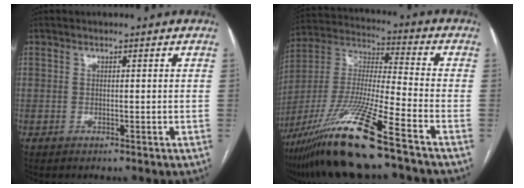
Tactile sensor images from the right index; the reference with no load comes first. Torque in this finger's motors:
{"motor_torque": [1.12, -1.02, 0.98, 0.21]}